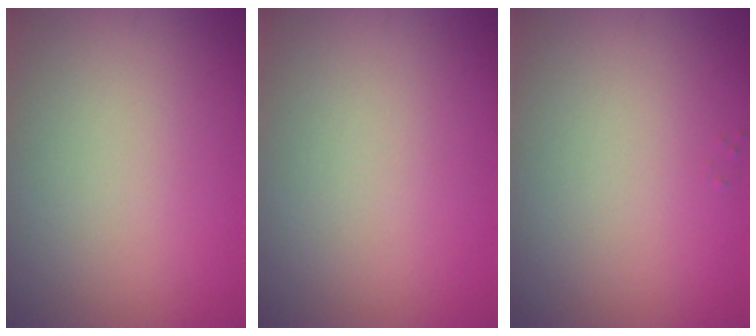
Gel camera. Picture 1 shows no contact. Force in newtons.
{"total": 0.0}
{"total": 0.0}